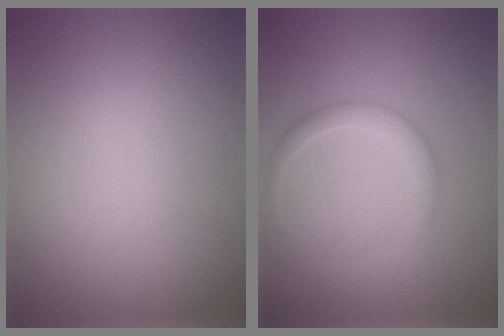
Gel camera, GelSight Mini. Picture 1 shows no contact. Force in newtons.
{"total": 2.1, "press": 2.1, "slide": 0.1}